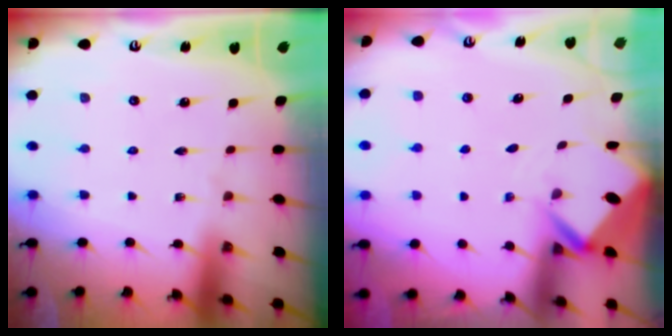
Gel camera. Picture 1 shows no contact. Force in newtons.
{"total": 3.2, "press": 3.2, "slide": 0.2}